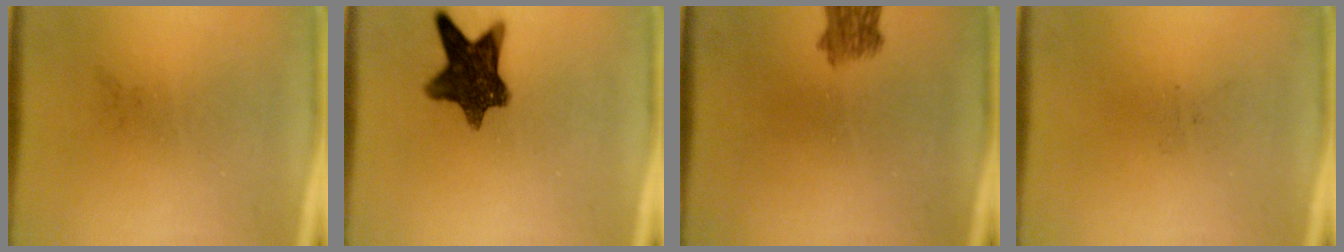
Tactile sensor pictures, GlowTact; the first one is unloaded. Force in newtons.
{"total": 10.8}
{"total": 4.2}
{"total": 0.0}